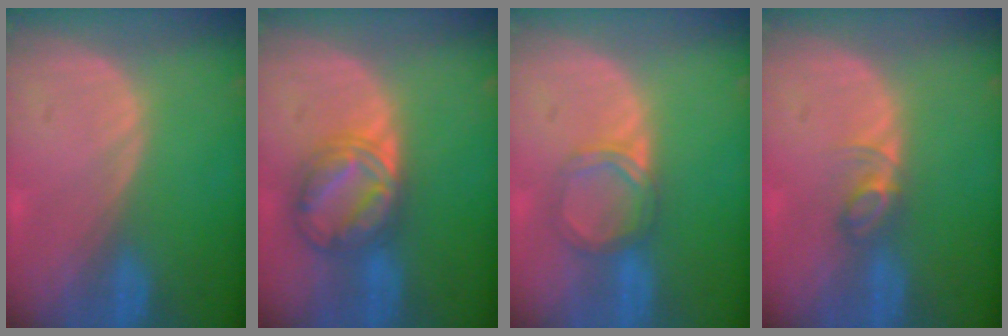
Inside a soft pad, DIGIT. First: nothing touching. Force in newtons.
{"total": 7.3, "press": 7.3, "slide": 0.5}
{"total": 4.1, "press": 4.1, "slide": 0.4}
{"total": 2.8, "press": 2.8, "slide": 0.4}